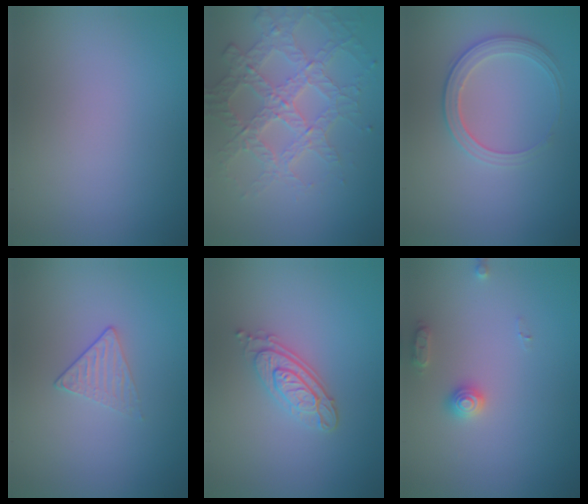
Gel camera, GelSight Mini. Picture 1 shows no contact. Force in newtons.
{"total": 4.0, "press": 4.0, "slide": 0.3}
{"total": 2.8, "press": 2.7, "slide": 0.8}
{"total": 1.3, "press": 0.9, "slide": 0.9}
{"total": 3.4, "press": 2.7, "slide": 1.9}
{"total": 2.0, "press": 2.0, "slide": 0.3}